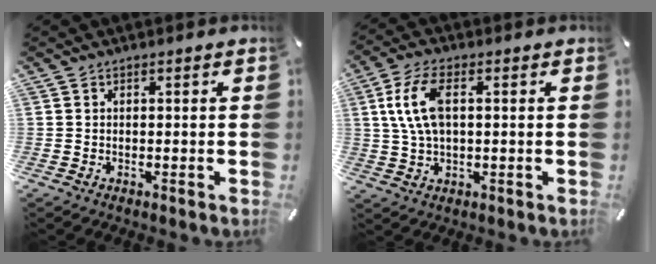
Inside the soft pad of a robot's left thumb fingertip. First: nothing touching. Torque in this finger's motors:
{"motor_torque": [1.57, 1.80, 0.90, -0.82, 0.12]}